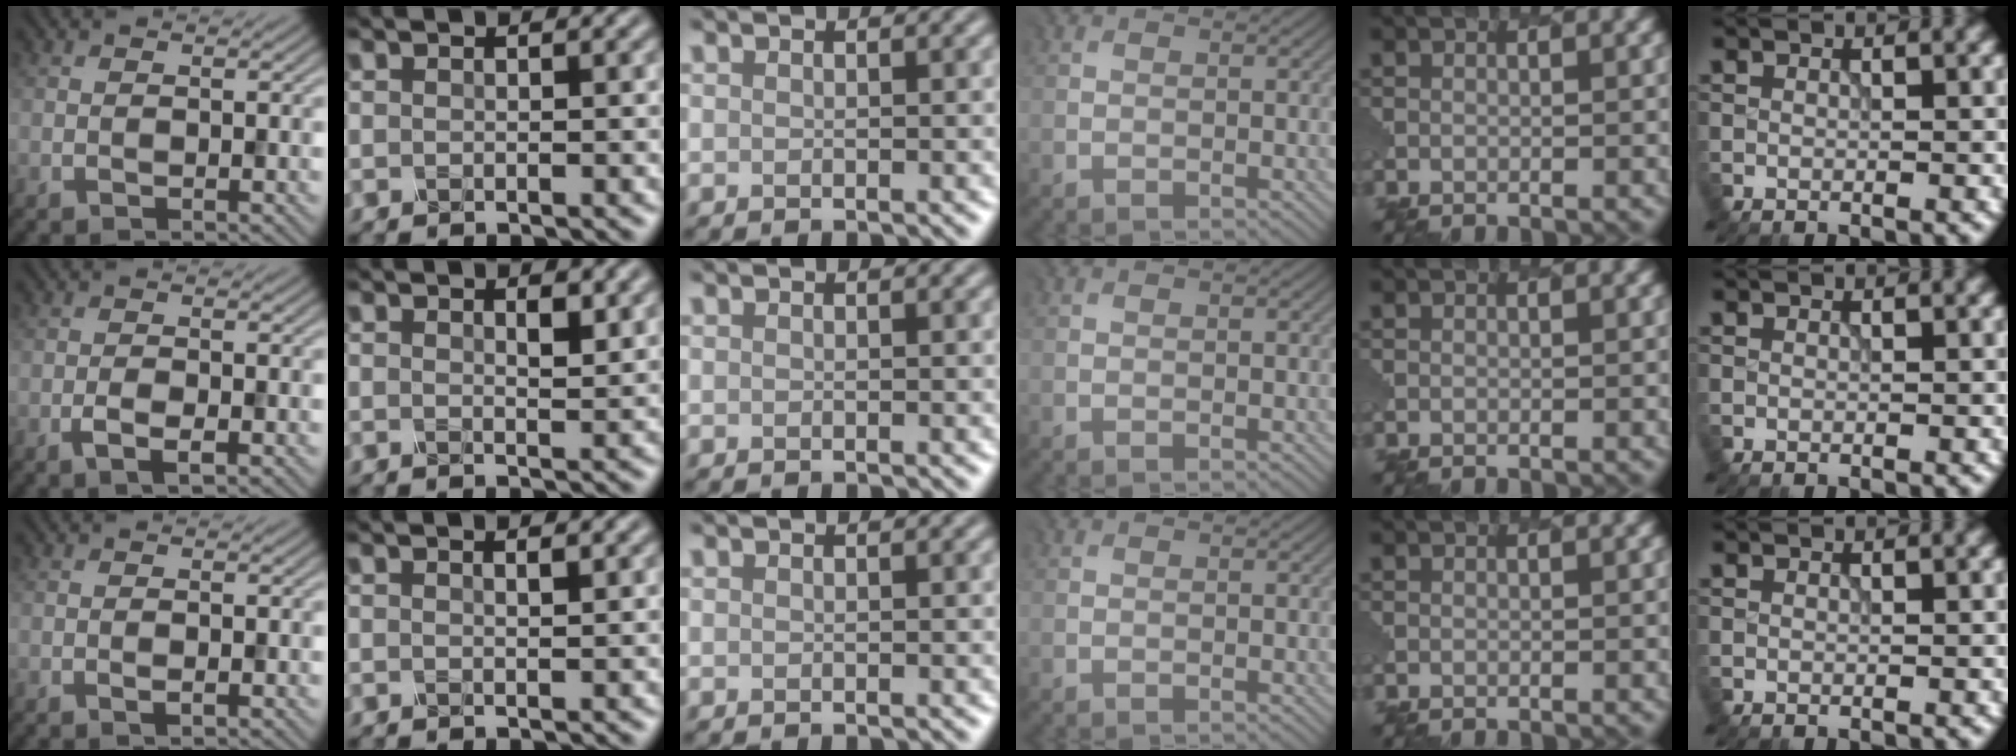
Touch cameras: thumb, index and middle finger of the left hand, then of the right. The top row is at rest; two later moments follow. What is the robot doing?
{"motion": "dispense", "object": "pipette"}